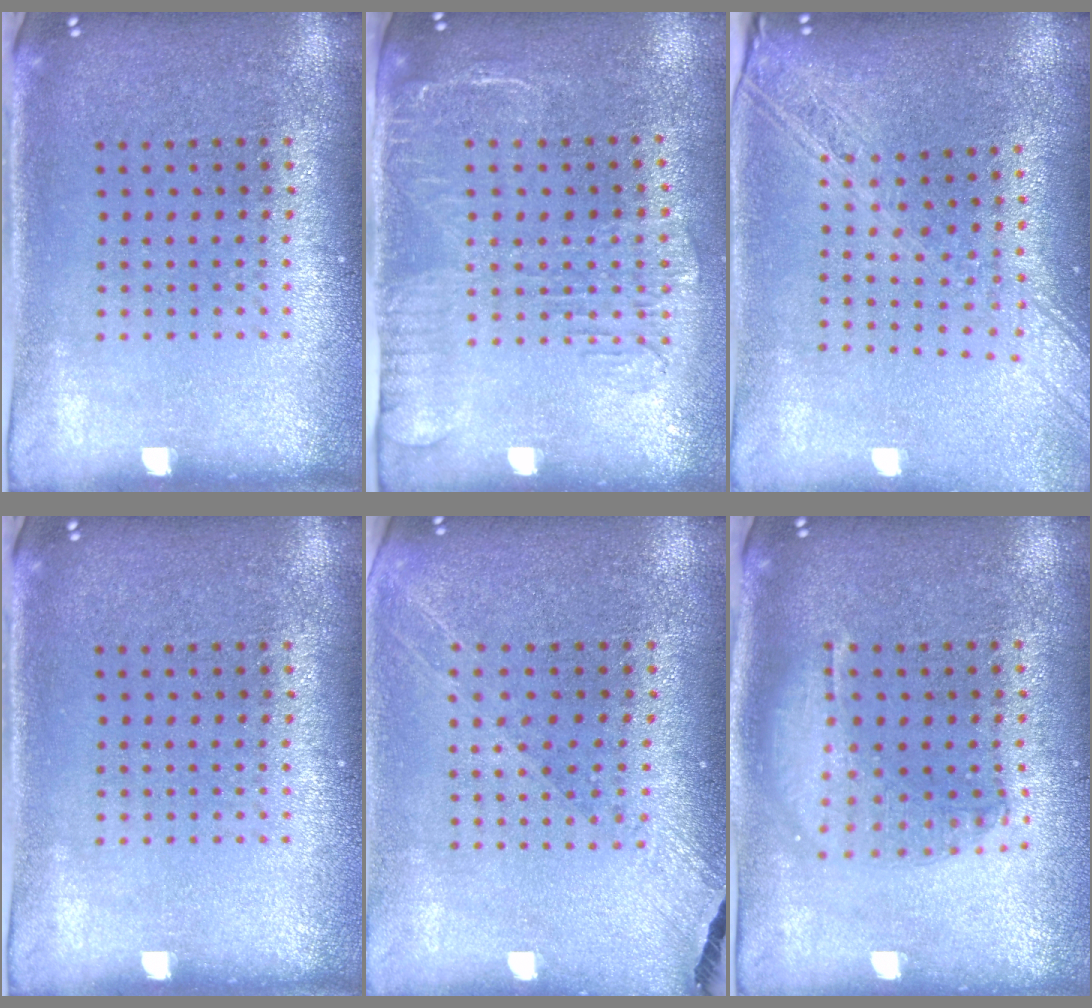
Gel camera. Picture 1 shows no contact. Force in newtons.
{"total": 1.9, "press": 1.6, "slide": 1.0}
{"total": 2.0, "press": 1.8, "slide": 1.0}
{"total": 0.0}
{"total": 1.3, "press": 1.2, "slide": 0.3}
{"total": 1.5, "press": 1.4, "slide": 0.7}